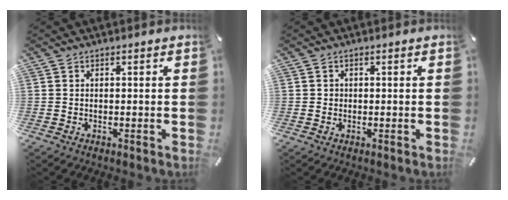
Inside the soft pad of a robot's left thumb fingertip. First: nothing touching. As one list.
[{"total": 0.8, "force": [0.0, 0.8, 0.1], "torque": [-0.002, 0.006, -0.004]}]